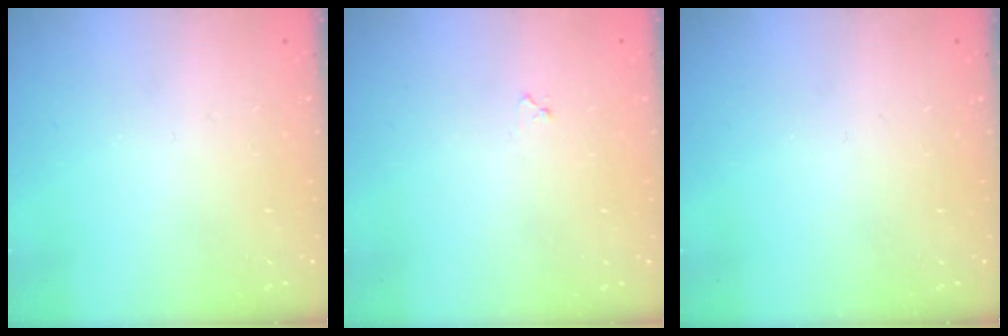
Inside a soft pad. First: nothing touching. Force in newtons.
{"total": 3.4, "press": 3.4, "slide": 0.4}
{"total": 0.0}